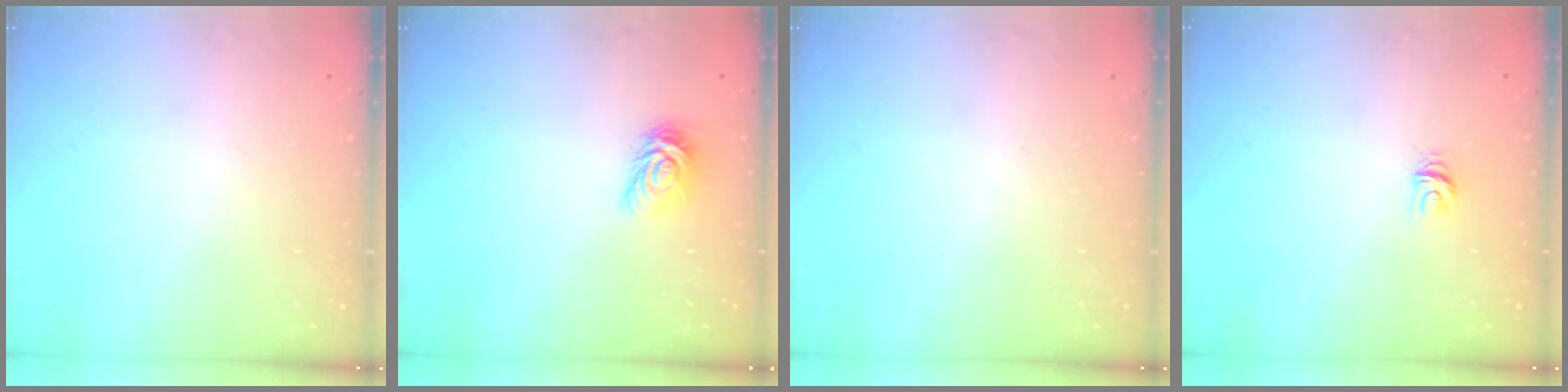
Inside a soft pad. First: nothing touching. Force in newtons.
{"total": 6.8, "press": 6.8, "slide": 0.2}
{"total": 0.0}
{"total": 4.3, "press": 4.3, "slide": 0.4}